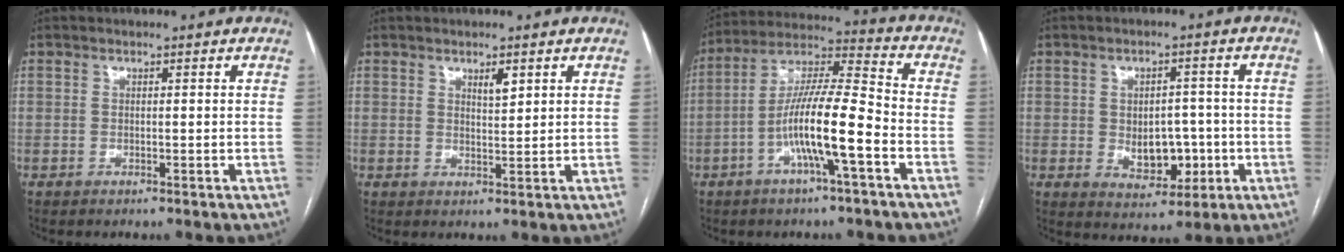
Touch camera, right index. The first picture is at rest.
{"total": 2.2, "force": [1.3, 0.6, 1.7], "torque": [-0.029, -0.002, 0.024]}
{"total": 12.8, "force": [-4.4, 0.9, 11.9], "torque": [-0.227, 0.012, -0.082]}
{"total": 6.9, "force": [-1.1, 4.5, 5.1], "torque": [-0.071, 0.007, -0.004]}